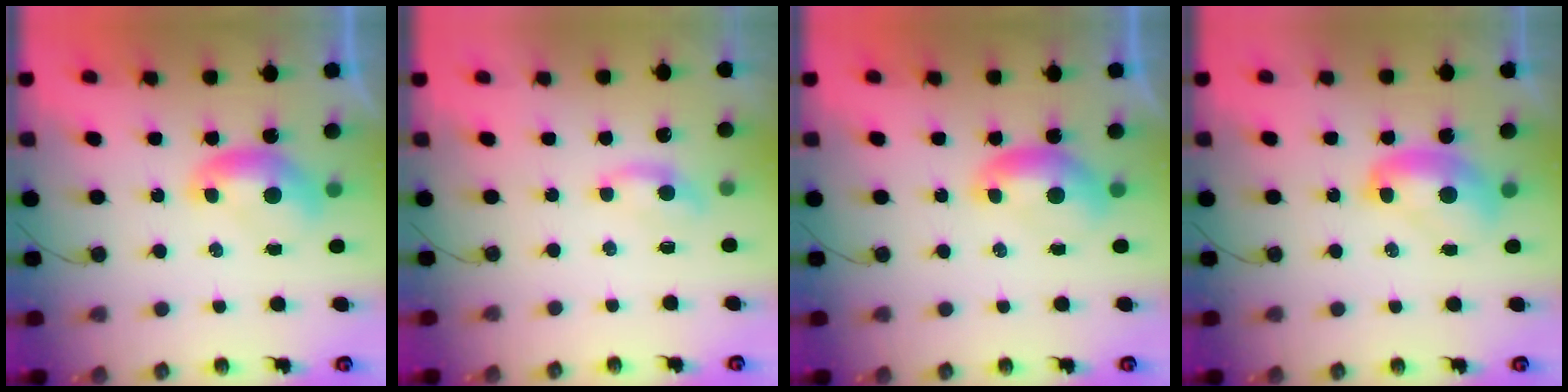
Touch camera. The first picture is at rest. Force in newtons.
{"total": 1.2, "press": 1.1, "slide": 0.3}
{"total": 0.0}
{"total": 2.3, "press": 2.3, "slide": 0.2}